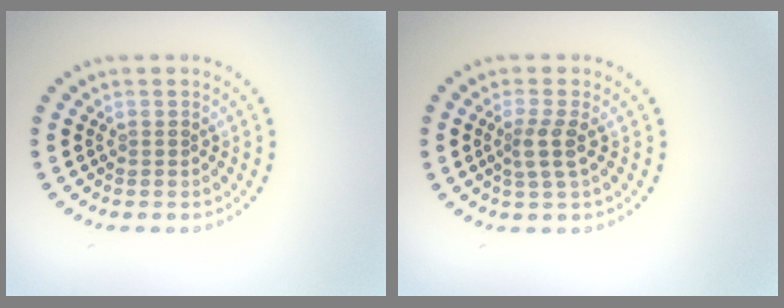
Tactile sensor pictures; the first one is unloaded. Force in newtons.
{"total": 2.2, "press": 1.8, "slide": 1.3}